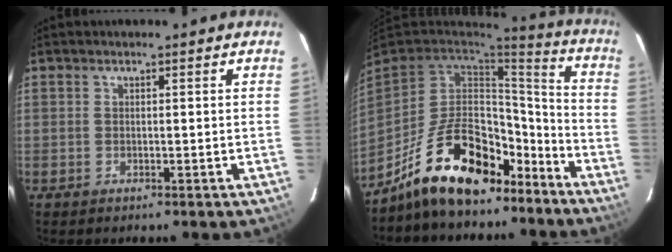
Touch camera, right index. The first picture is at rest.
{"total": 21.4, "force": [-15.0, 10.2, 11.5], "torque": [-0.224, 0.036, -0.219]}